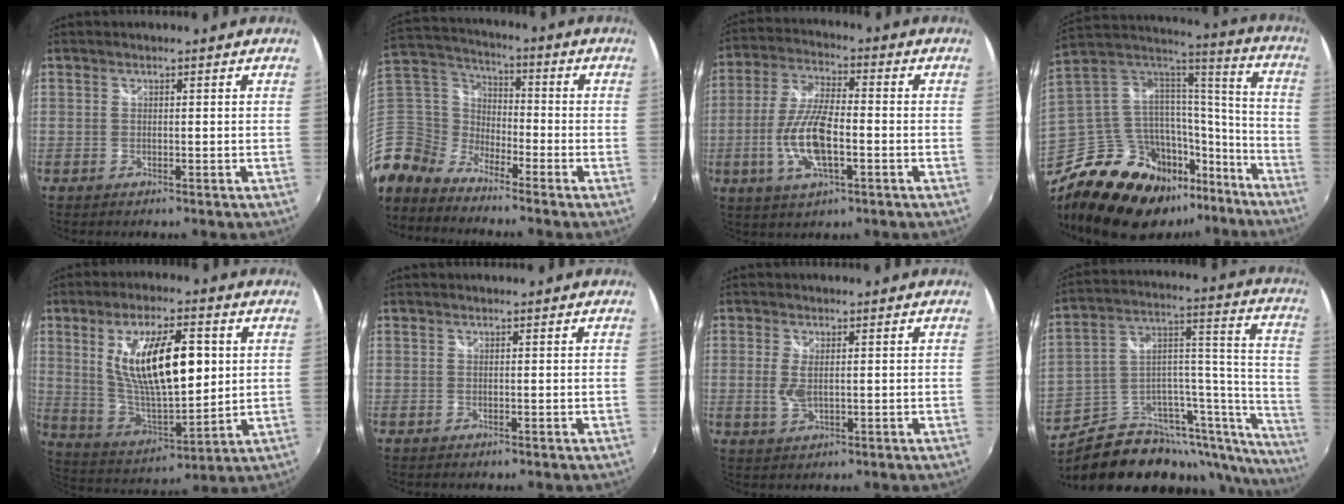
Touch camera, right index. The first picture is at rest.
{"total": 10.5, "force": [-7.7, 7.1, 1.4], "torque": [-0.070, 0.035, -0.188]}
{"total": 12.2, "force": [-3.1, 4.3, 11.0], "torque": [-0.229, -0.003, -0.061]}
{"total": 24.7, "force": [-15.1, 13.1, 14.4], "torque": [-0.250, 0.030, -0.226]}
{"total": 18.5, "force": [4.4, 6.7, 16.7], "torque": [-0.295, -0.003, 0.091]}
{"total": 0.0}
{"total": 3.8, "force": [0.1, 1.7, 3.3], "torque": [-0.070, -0.005, 0.002]}
{"total": 25.5, "force": [-16.0, 13.0, 15.1], "torque": [-0.206, 0.051, -0.233]}